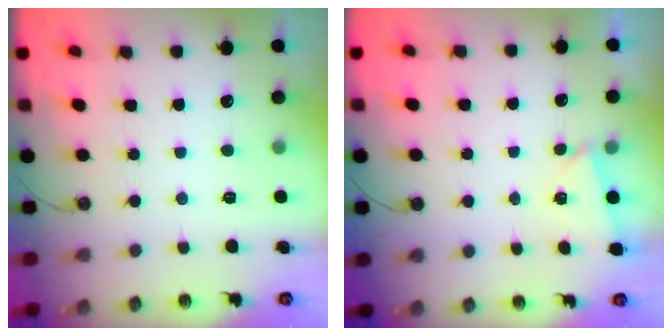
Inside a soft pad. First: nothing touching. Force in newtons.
{"total": 2.4, "press": 2.1, "slide": 1.1}